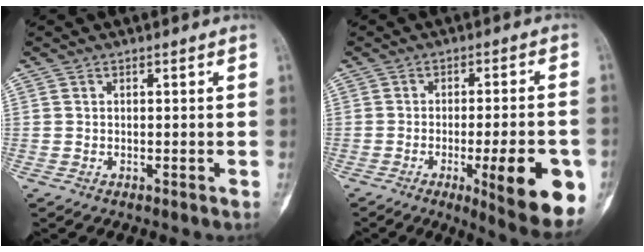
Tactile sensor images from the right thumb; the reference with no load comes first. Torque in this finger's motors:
{"motor_torque": [-0.28, 0.47, 0.64, 0.32, 0.06]}